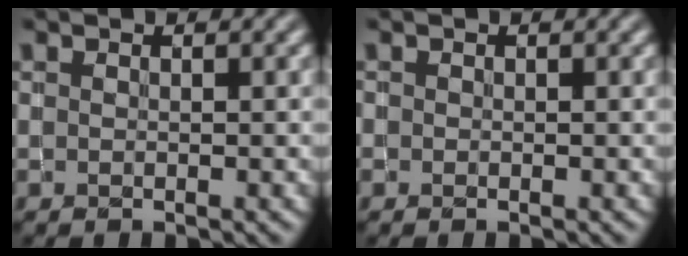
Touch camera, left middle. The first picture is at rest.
{"total": 0.0}